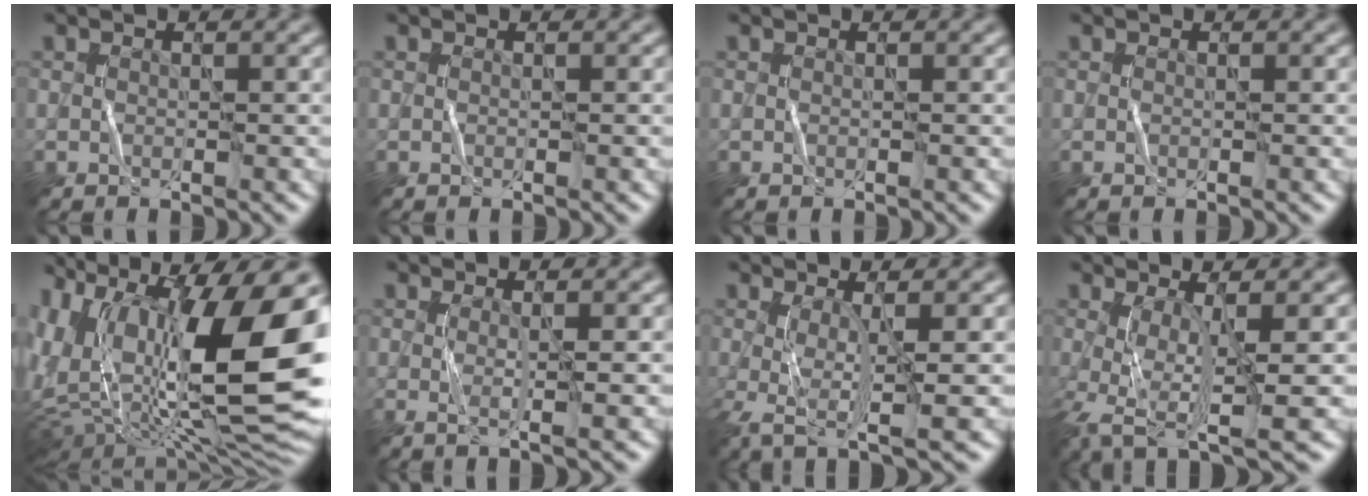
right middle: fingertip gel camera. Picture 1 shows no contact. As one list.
[{"total": 0.0}, {"total": 0.0}, {"total": 0.0}, {"total": 17.8, "force": [1.2, 9.1, 15.3], "torque": [-0.267, 0.001, 0.035]}, {"total": 1.3, "force": [0.1, 0.2, 1.3], "torque": [-0.026, 0.005, 0.002]}, {"total": 4.2, "force": [-1.0, 0.8, 4.0], "torque": [-0.078, 0.004, -0.017]}, {"total": 6.1, "force": [-2.1, 1.4, 5.5], "torque": [-0.100, 0.005, -0.037]}]